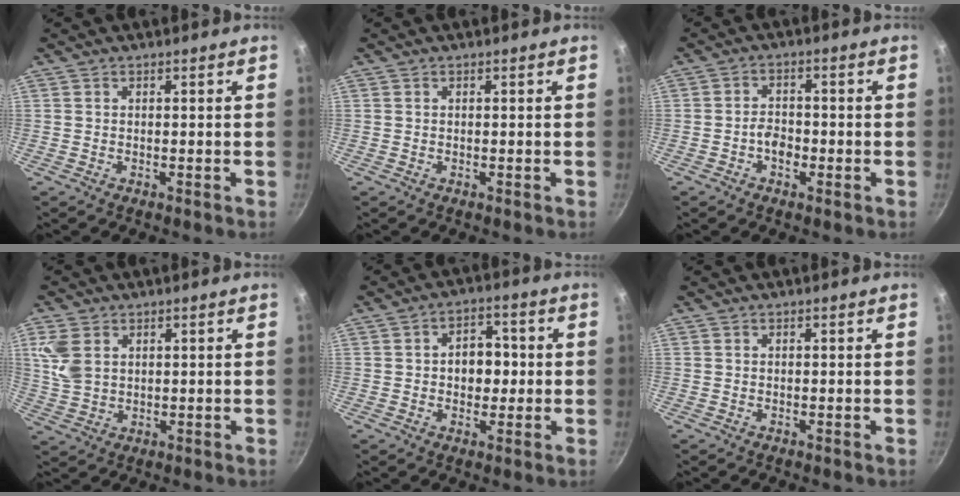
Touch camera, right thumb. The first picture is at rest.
{"total": 0.0}
{"total": 3.8, "force": [-1.4, 2.4, 2.5], "torque": [-0.029, 0.017, -0.027]}
{"total": 6.6, "force": [2.3, 4.6, 4.1], "torque": [-0.081, -0.005, 0.053]}
{"total": 6.9, "force": [0.1, 5.1, 4.6], "torque": [-0.027, 0.011, -0.004]}
{"total": 0.0}